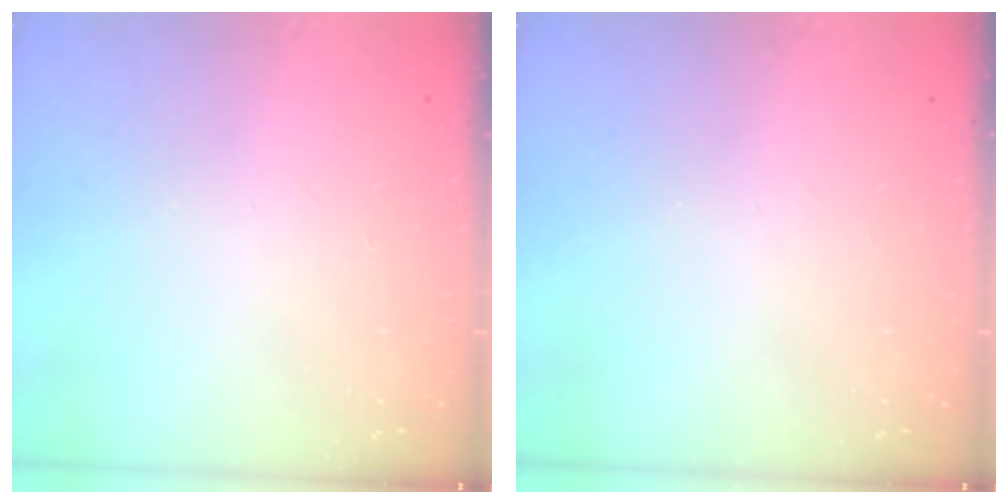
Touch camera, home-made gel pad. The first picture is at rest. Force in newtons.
{"total": 0.0}